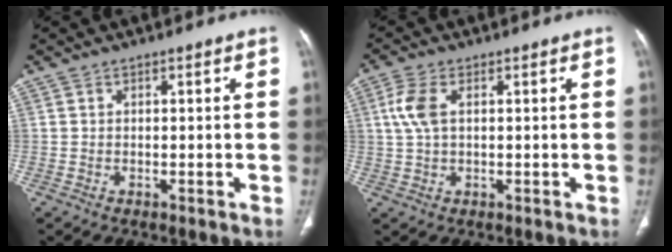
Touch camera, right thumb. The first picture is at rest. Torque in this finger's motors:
{"motor_torque": [0.03, 0.08, 0.16, -0.16, 0.07]}